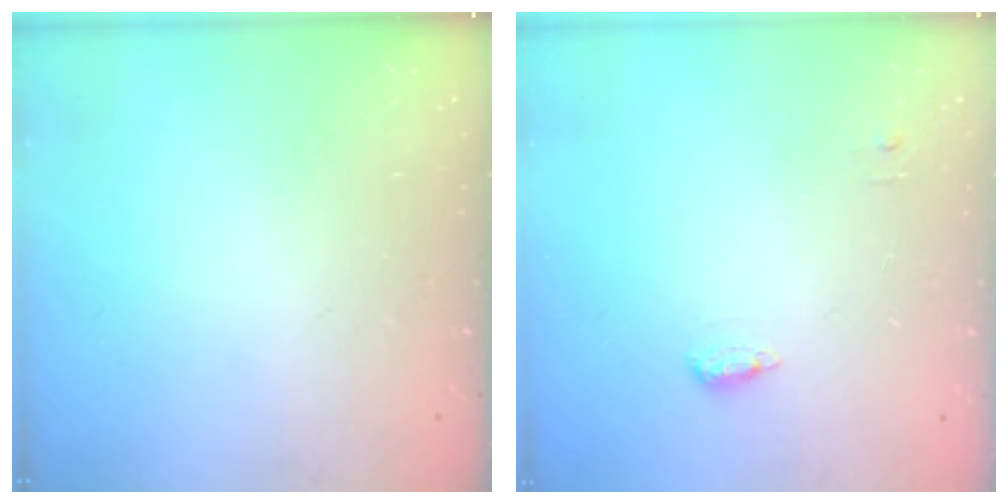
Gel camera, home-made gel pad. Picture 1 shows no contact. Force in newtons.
{"total": 4.9, "press": 4.8, "slide": 1.0}